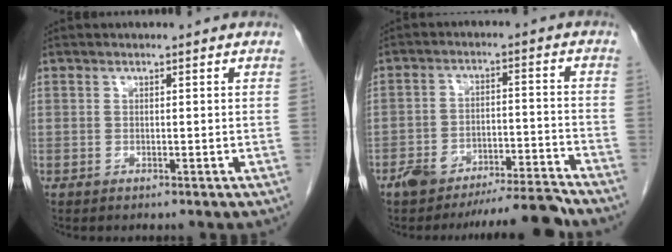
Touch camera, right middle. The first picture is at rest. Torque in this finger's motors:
{"motor_torque": [1.13, -1.01, 0.11, 0.08]}